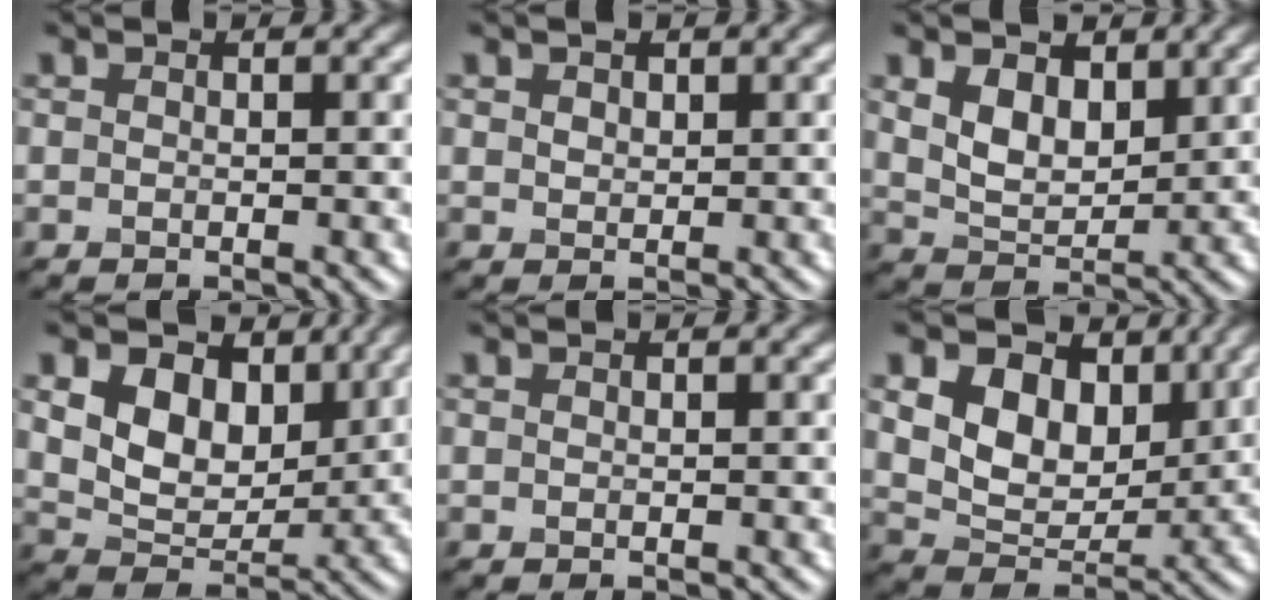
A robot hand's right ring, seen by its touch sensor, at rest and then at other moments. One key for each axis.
{"total": 1.1, "fx": 0.7, "fy": 0.7, "fz": 0.4, "tx": -0.009, "ty": 0.004, "tz": 0.011}
{"total": 4.2, "fx": 2.0, "fy": 2.4, "fz": 2.8, "tx": -0.065, "ty": -0.004, "tz": 0.036}
{"total": 7.5, "fx": 2.7, "fy": 5.2, "fz": 4.8, "tx": -0.100, "ty": -0.008, "tz": 0.042}
{"total": 0.0}
{"total": 8.3, "fx": 2.9, "fy": 5.6, "fz": 5.4, "tx": -0.107, "ty": -0.009, "tz": 0.046}